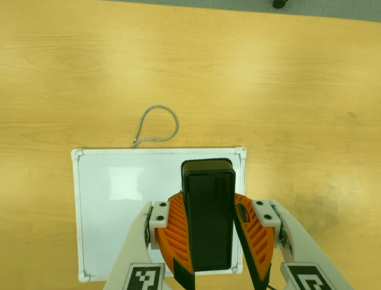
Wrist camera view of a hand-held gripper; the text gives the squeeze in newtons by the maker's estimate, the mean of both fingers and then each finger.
{"total": 7.9, "left": 8.7, "right": 7.2}